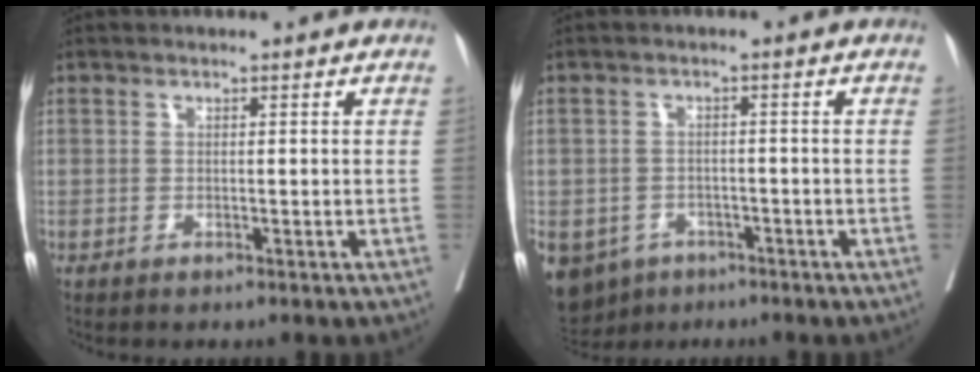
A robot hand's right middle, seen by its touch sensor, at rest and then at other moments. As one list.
[{"total": 10.0, "force": [-6.0, 7.5, 2.8], "torque": [-0.080, -0.009, -0.081]}]